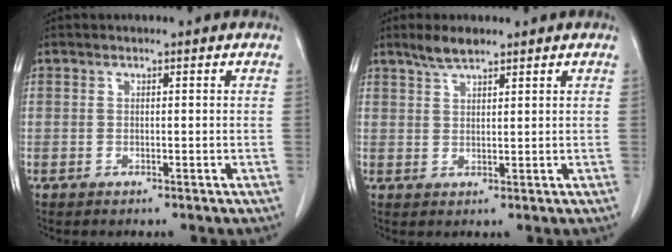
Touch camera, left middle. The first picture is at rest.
{"total": 3.4, "force": [2.8, 0.7, 1.9], "torque": [-0.044, 0.005, 0.054]}